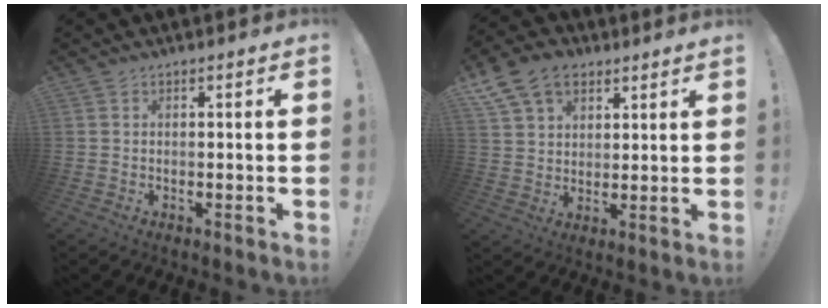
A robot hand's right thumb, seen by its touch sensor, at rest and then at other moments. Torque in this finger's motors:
{"motor_torque": [0.80, 0.96, 0.91, 0.68, 0.08]}